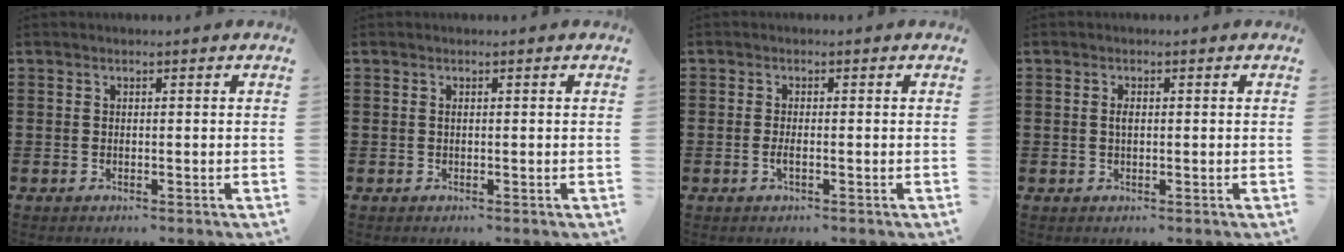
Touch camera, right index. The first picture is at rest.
{"total": 0.0}
{"total": 1.4, "force": [-0.4, 0.3, 1.3], "torque": [-0.032, -0.004, -0.010]}
{"total": 1.3, "force": [0.1, 0.5, 1.2], "torque": [-0.025, 0.003, 0.001]}